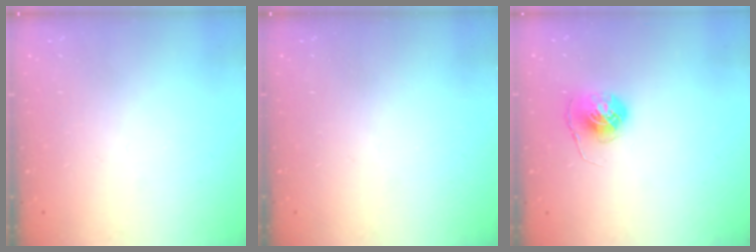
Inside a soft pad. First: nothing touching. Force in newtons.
{"total": 0.0}
{"total": 6.0, "press": 6.0, "slide": 0.3}